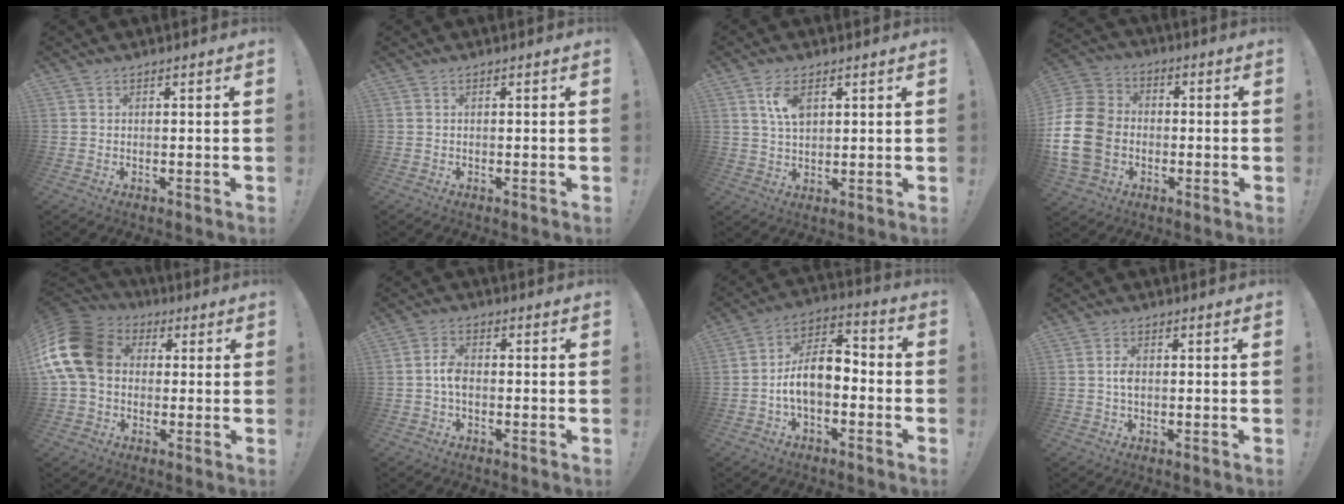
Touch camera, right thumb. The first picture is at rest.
{"total": 0.0}
{"total": 6.7, "force": [2.8, 3.6, 4.9], "torque": [-0.079, -0.008, 0.050]}
{"total": 18.1, "force": [-3.2, 14.2, 10.8], "torque": [-0.184, 0.031, -0.047]}
{"total": 18.4, "force": [3.3, 13.5, 12.0], "torque": [-0.225, 0.005, 0.066]}
{"total": 4.7, "force": [-1.1, 2.8, 3.7], "torque": [-0.062, 0.009, -0.021]}
{"total": 10.8, "force": [-2.4, 6.2, 8.5], "torque": [-0.163, 0.015, -0.042]}
{"total": 2.9, "force": [-0.3, 1.7, 2.3], "torque": [-0.029, 0.001, -0.008]}